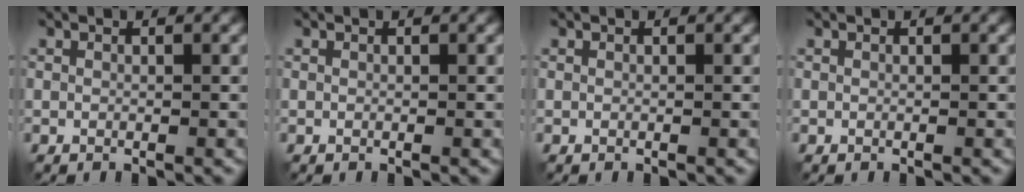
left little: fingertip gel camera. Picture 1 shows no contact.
{"total": 0.0}
{"total": 0.0}
{"total": 0.0}